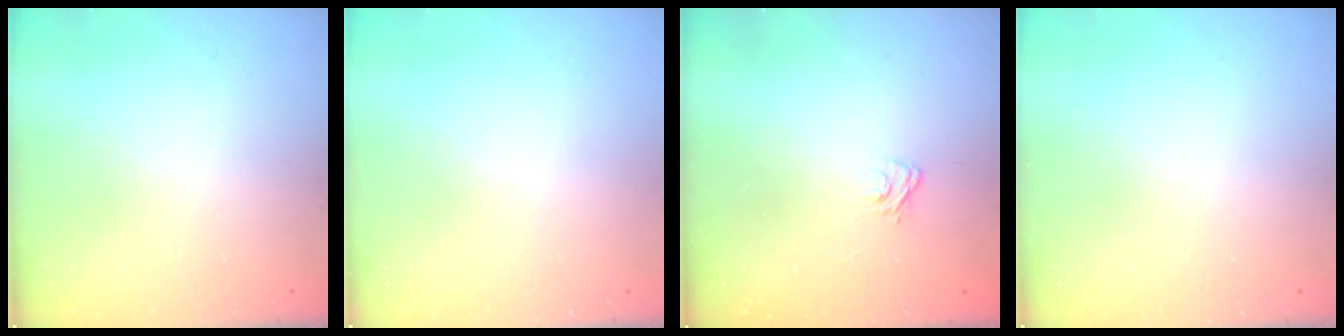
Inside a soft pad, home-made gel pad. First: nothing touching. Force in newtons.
{"total": 0.0}
{"total": 2.9, "press": 2.6, "slide": 1.2}
{"total": 0.0}